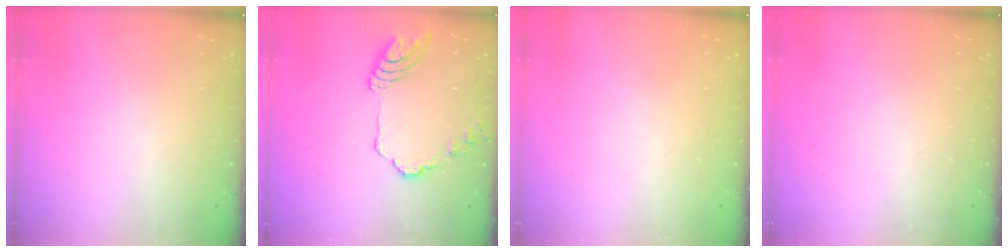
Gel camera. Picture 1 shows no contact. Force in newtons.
{"total": 12.4, "press": 12.3, "slide": 1.5}
{"total": 0.0}
{"total": 0.0}